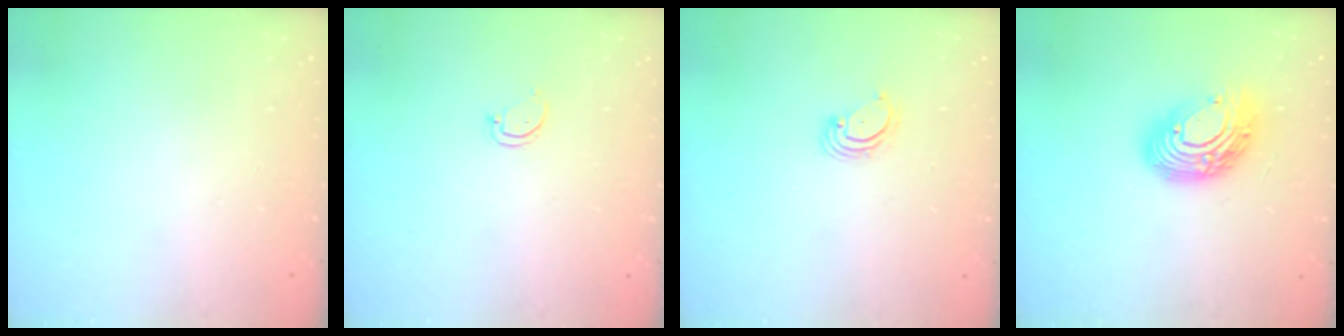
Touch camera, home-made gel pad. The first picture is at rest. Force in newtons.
{"total": 2.5, "press": 2.5, "slide": 0.3}
{"total": 3.1, "press": 3.1, "slide": 0.3}
{"total": 13.9, "press": 13.9, "slide": 0.9}